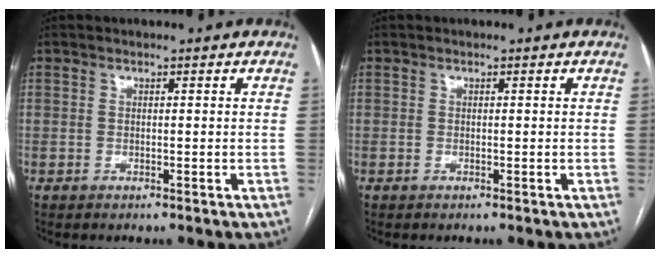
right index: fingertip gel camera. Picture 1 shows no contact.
{"total": 0.0}